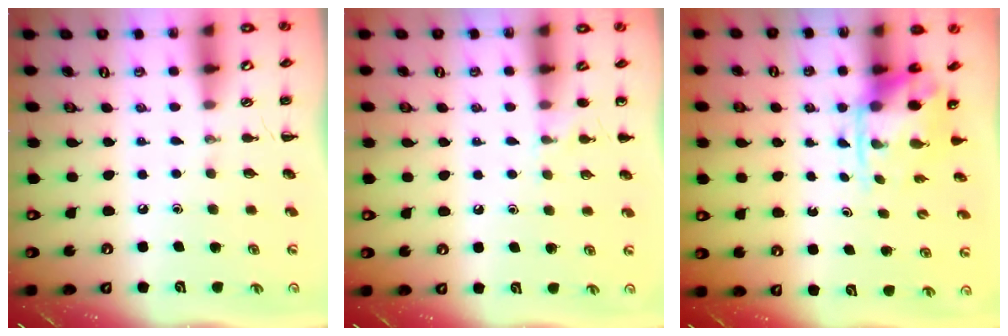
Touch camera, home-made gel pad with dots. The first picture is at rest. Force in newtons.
{"total": 5.8, "press": 5.5, "slide": 1.8}
{"total": 3.8, "press": 3.8, "slide": 0.8}